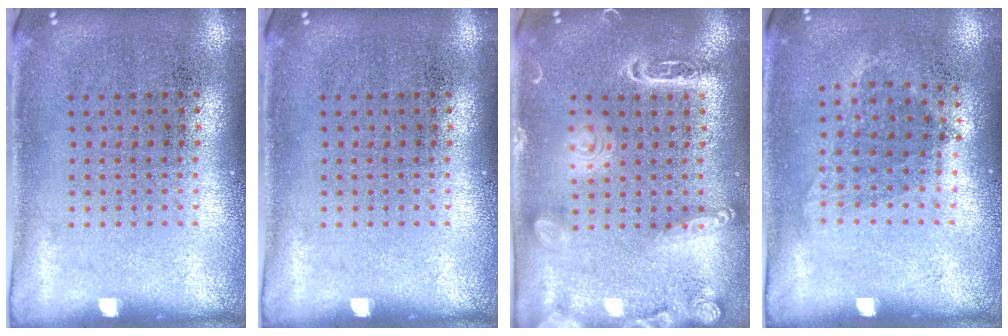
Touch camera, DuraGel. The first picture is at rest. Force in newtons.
{"total": 0.0}
{"total": 1.8, "press": 1.8, "slide": 0.1}
{"total": 1.0, "press": 0.8, "slide": 0.6}